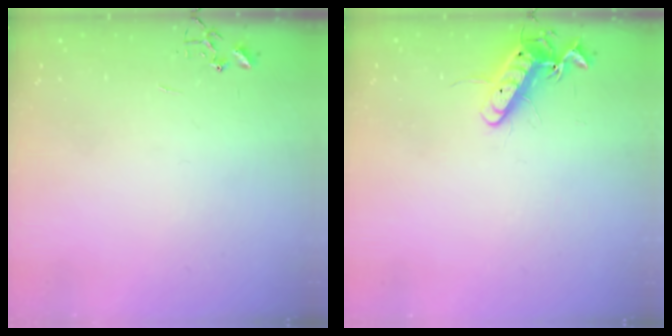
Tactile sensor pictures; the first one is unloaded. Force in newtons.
{"total": 12.4, "press": 12.4, "slide": 0.9}